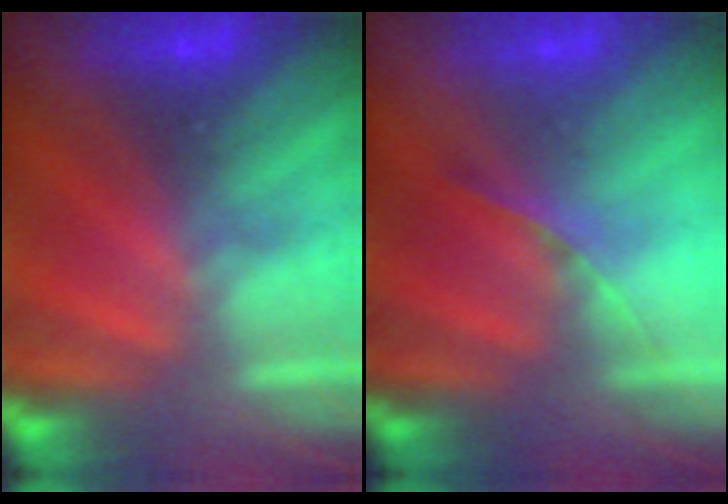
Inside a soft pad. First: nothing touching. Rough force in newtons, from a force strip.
{"total": 1.2}